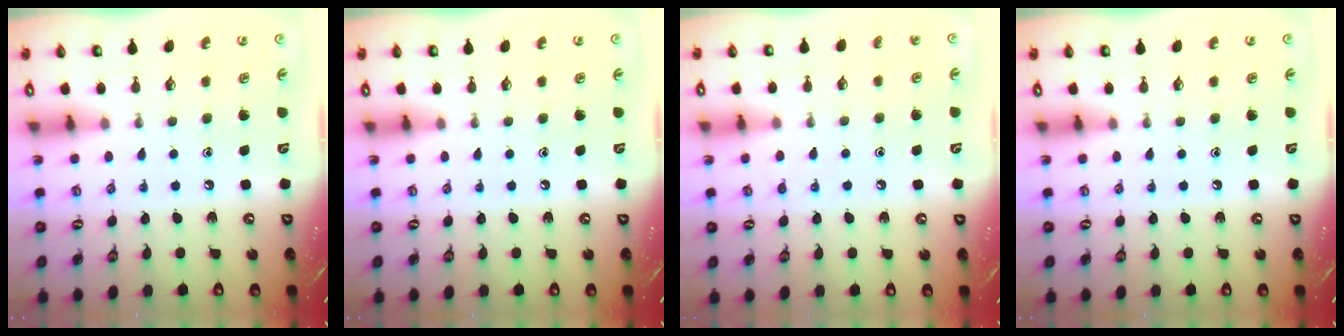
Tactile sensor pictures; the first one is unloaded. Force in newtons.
{"total": 0.0}
{"total": 5.2, "press": 5.1, "slide": 0.6}
{"total": 0.0}